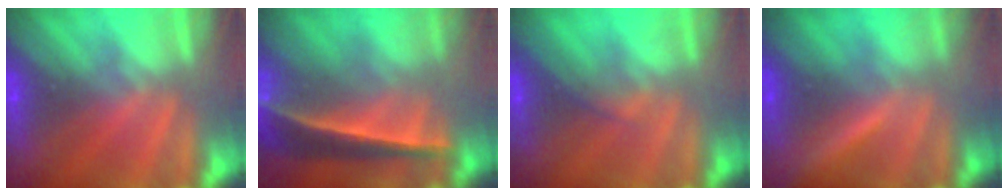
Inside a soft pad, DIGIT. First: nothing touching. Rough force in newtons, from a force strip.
{"total": 7.5}
{"total": 2.3}
{"total": 1.7}